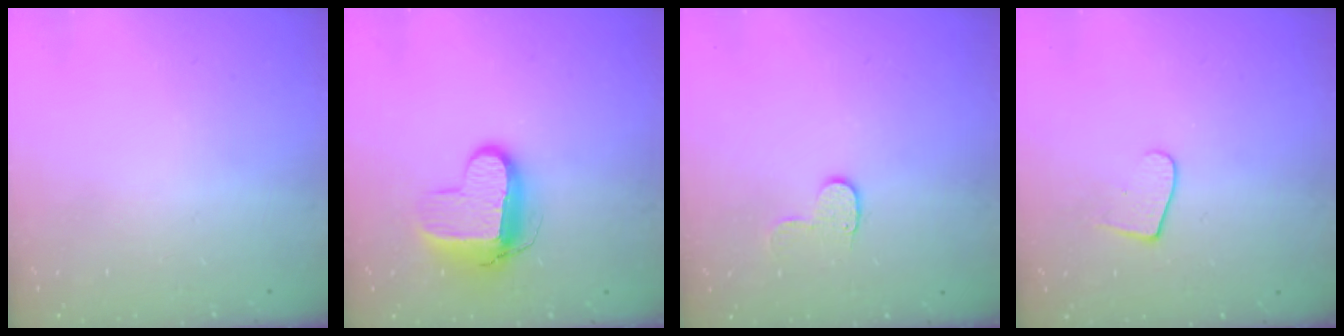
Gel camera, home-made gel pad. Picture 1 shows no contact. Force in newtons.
{"total": 11.1, "press": 11.0, "slide": 0.9}
{"total": 5.5, "press": 5.5, "slide": 0.6}
{"total": 6.7, "press": 6.7, "slide": 0.6}